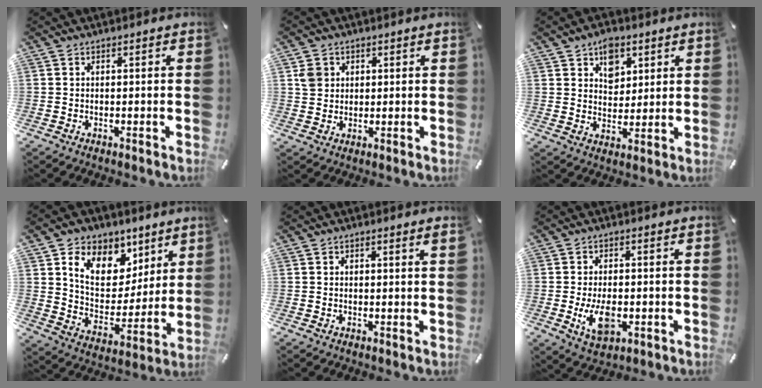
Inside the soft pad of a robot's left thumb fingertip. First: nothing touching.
{"total": 3.8, "force": [1.3, 3.5, 0.6], "torque": [-0.005, 0.000, 0.021]}
{"total": 7.0, "force": [4.0, 5.2, 2.6], "torque": [-0.021, -0.017, 0.065]}
{"total": 13.3, "force": [7.6, 9.8, 4.8], "torque": [-0.087, -0.051, 0.145]}
{"total": 0.9, "force": [0.5, 0.0, 0.7], "torque": [-0.014, 0.000, 0.009]}
{"total": 7.9, "force": [-1.5, 4.8, 6.1], "torque": [-0.125, -0.001, -0.027]}